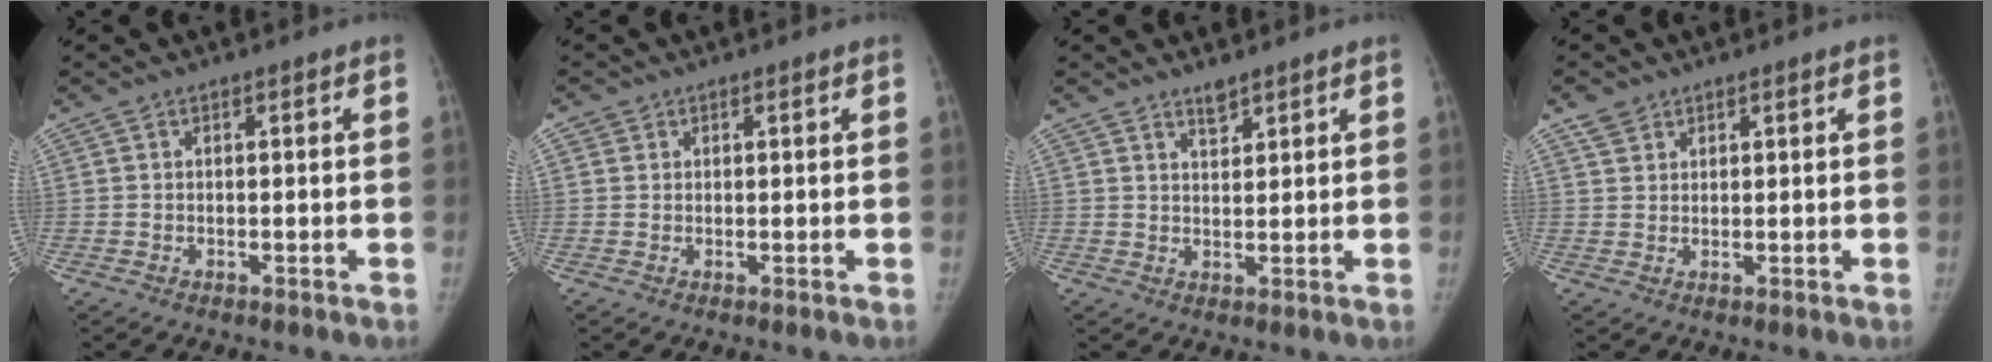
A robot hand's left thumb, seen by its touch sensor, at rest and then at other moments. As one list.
[{"total": 1.1, "force": [0.6, 0.9, 0.1], "torque": [0.009, -0.002, 0.007]}, {"total": 2.8, "force": [2.3, 1.0, 1.3], "torque": [-0.015, -0.020, 0.042]}, {"total": 2.9, "force": [2.1, 1.8, 0.8], "torque": [-0.006, -0.004, 0.041]}]